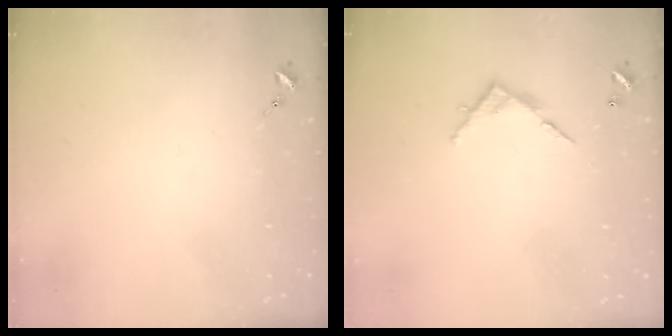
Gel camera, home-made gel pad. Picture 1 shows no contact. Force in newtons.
{"total": 5.7, "press": 5.7, "slide": 0.4}